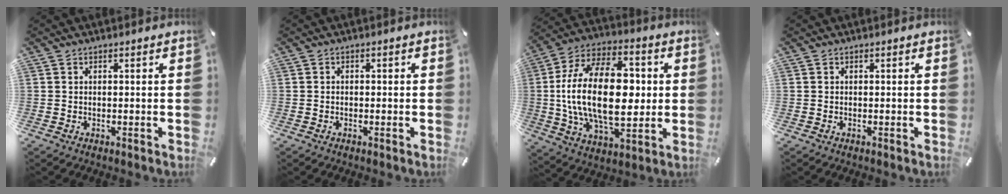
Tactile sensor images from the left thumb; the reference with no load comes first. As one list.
[{"total": 0.8, "force": [-0.5, 0.5, 0.4], "torque": [-0.008, 0.001, -0.011]}, {"total": 24.6, "force": [0.6, 14.5, 19.9], "torque": [-0.380, 0.000, 0.005]}, {"total": 0.0}]